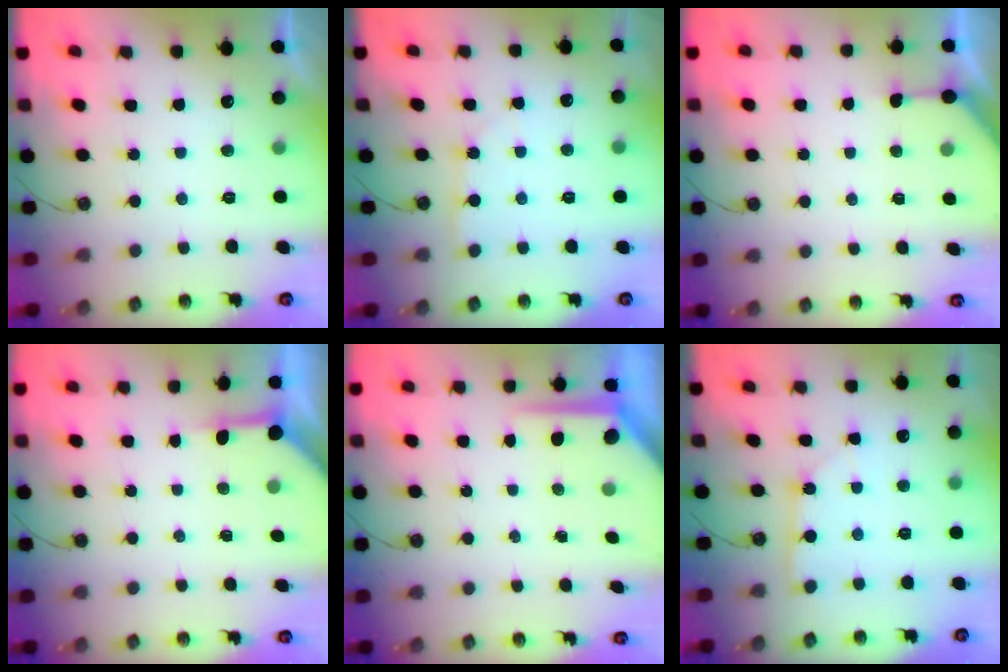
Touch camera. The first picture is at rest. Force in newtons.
{"total": 2.2, "press": 2.2, "slide": 0.2}
{"total": 2.7, "press": 2.7, "slide": 0.4}
{"total": 4.0, "press": 3.9, "slide": 0.5}
{"total": 6.7, "press": 6.7, "slide": 0.6}
{"total": 2.5, "press": 2.5, "slide": 0.2}